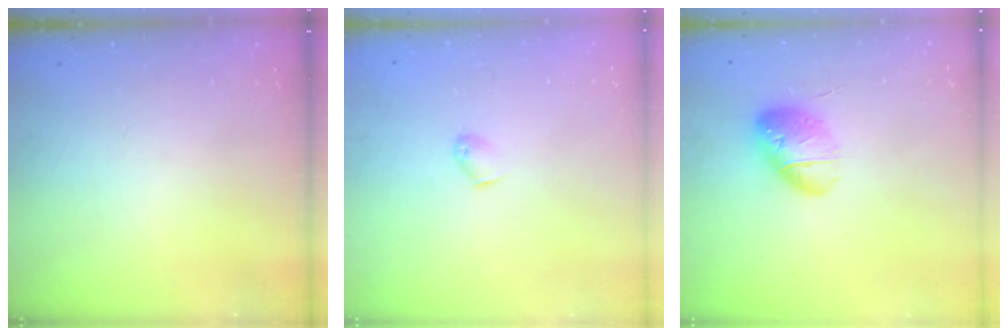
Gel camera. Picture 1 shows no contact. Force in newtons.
{"total": 4.0, "press": 3.9, "slide": 0.8}
{"total": 12.9, "press": 12.6, "slide": 2.8}